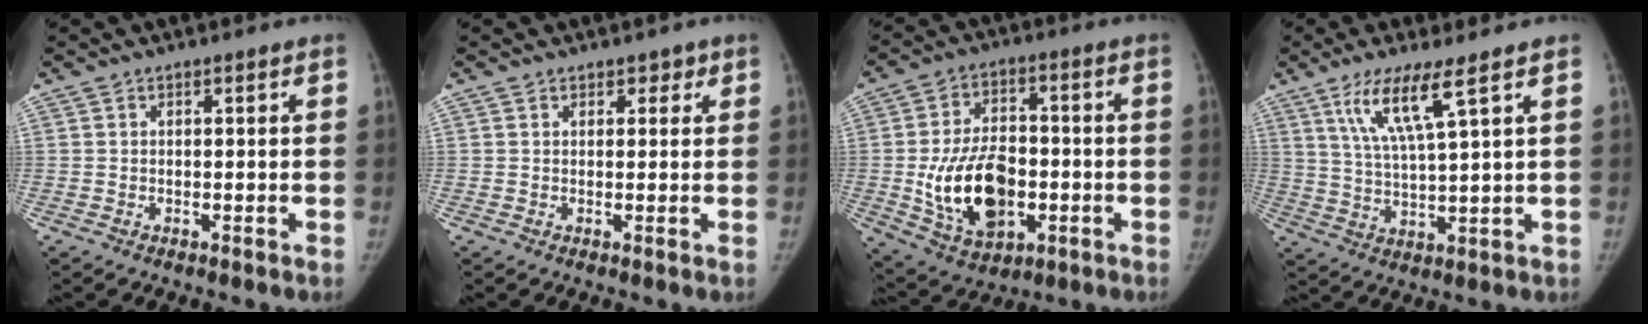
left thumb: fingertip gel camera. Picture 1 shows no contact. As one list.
[{"total": 1.7, "force": [1.0, 1.2, 0.5], "torque": [0.013, -0.003, 0.009]}, {"total": 16.3, "force": [-2.9, 10.3, 12.2], "torque": [-0.189, 0.009, -0.036]}, {"total": 9.0, "force": [5.1, 0.5, 7.5], "torque": [-0.154, -0.027, 0.106]}]